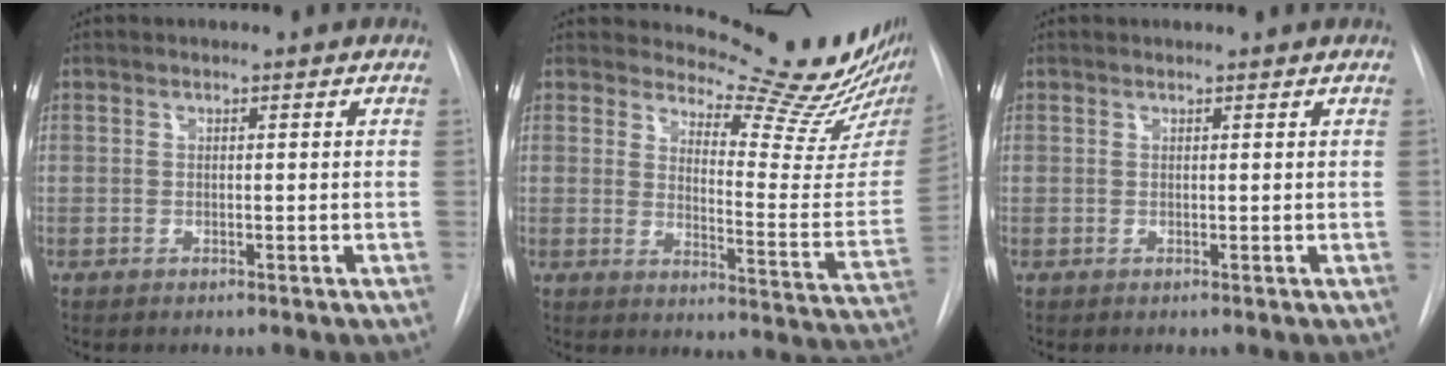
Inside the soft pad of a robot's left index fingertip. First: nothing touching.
{"total": 16.8, "force": [15.9, 1.2, 5.4], "torque": [-0.068, -0.121, 0.183]}
{"total": 1.0, "force": [1.0, 0.0, 0.0], "torque": [-0.007, 0.006, 0.018]}